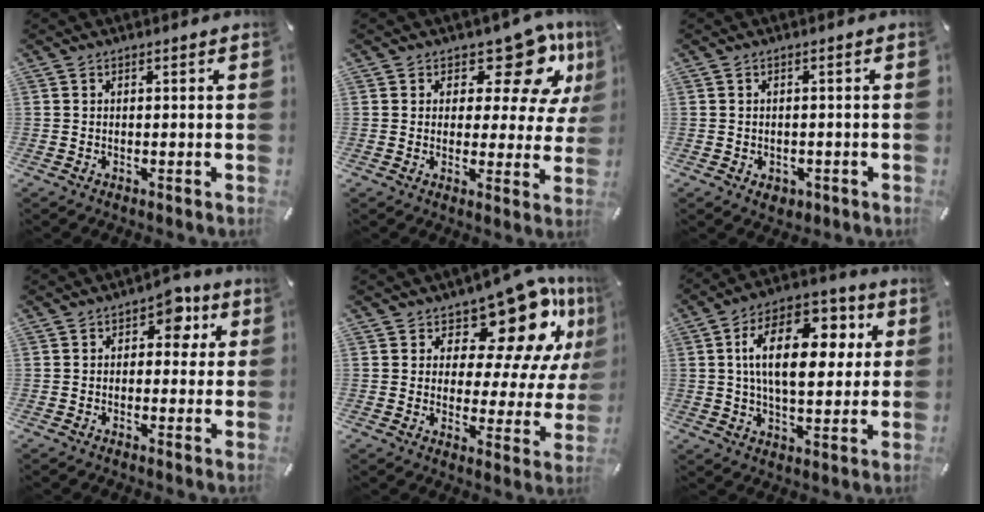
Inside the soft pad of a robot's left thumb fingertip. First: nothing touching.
{"total": 13.9, "force": [8.1, 7.0, 8.8], "torque": [-0.114, -0.057, 0.137]}
{"total": 2.5, "force": [-1.0, 2.0, 1.1], "torque": [-0.018, 0.004, -0.018]}
{"total": 6.6, "force": [2.2, 4.5, 4.3], "torque": [-0.036, -0.005, 0.028]}
{"total": 16.2, "force": [11.0, 7.3, 9.4], "torque": [-0.132, -0.098, 0.185]}
{"total": 18.3, "force": [4.4, 10.4, 14.4], "torque": [-0.242, 0.001, 0.072]}